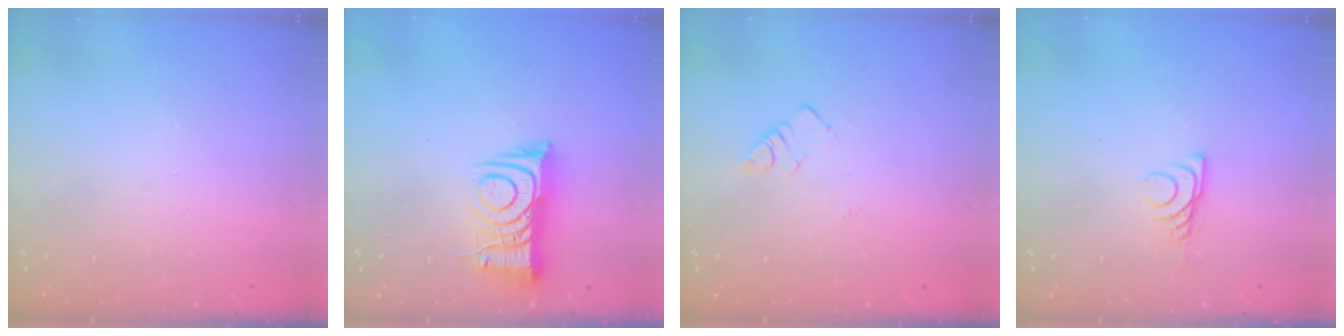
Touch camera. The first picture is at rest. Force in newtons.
{"total": 9.9, "press": 9.9, "slide": 1.0}
{"total": 2.8, "press": 2.7, "slide": 0.4}
{"total": 6.3, "press": 6.3, "slide": 0.9}